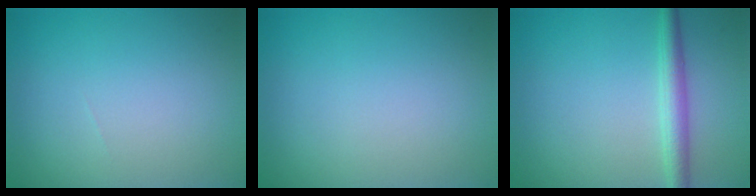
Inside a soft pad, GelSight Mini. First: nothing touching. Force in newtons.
{"total": 0.0}
{"total": 2.7, "press": 2.7, "slide": 0.0}